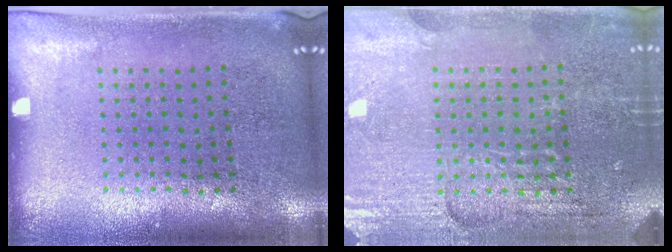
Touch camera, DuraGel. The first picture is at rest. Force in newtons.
{"total": 3.7, "press": 3.5, "slide": 1.0}